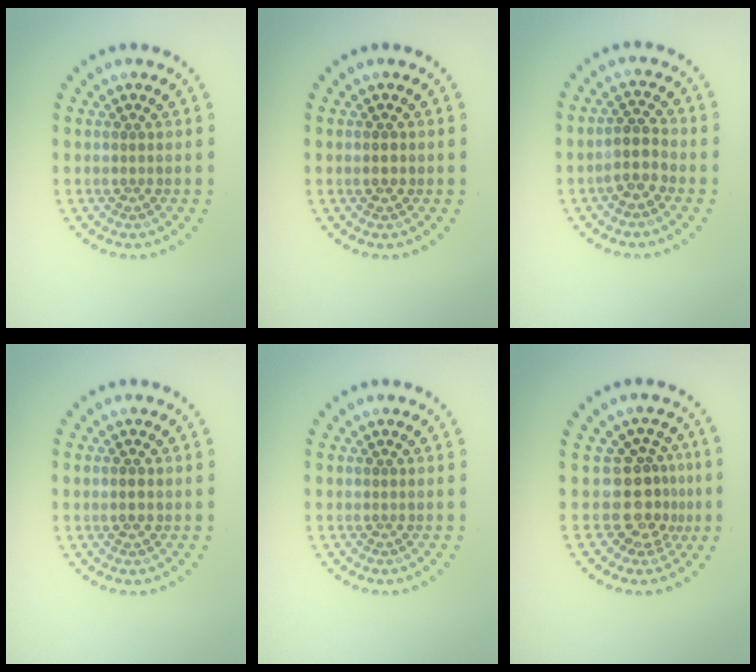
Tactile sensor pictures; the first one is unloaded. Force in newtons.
{"total": 1.4, "press": 1.4, "slide": 0.2}
{"total": 2.5, "press": 2.1, "slide": 1.3}
{"total": 1.5, "press": 1.5, "slide": 0.1}
{"total": 0.0}
{"total": 3.6, "press": 2.6, "slide": 2.6}